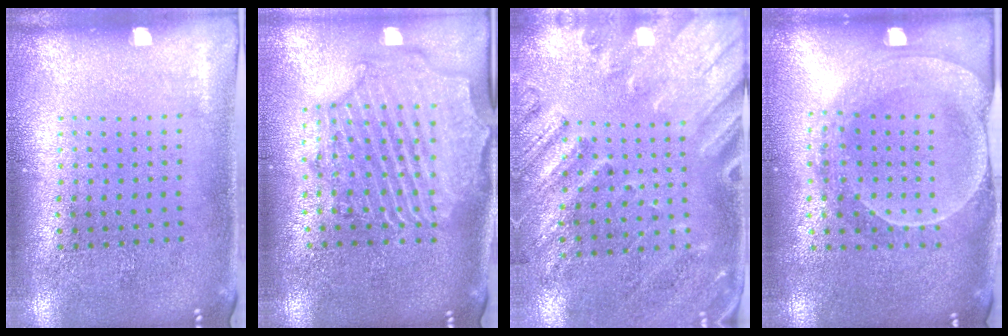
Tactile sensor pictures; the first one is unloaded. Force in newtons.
{"total": 2.5, "press": 2.2, "slide": 1.1}
{"total": 2.5, "press": 2.0, "slide": 1.6}
{"total": 2.1, "press": 2.0, "slide": 0.7}